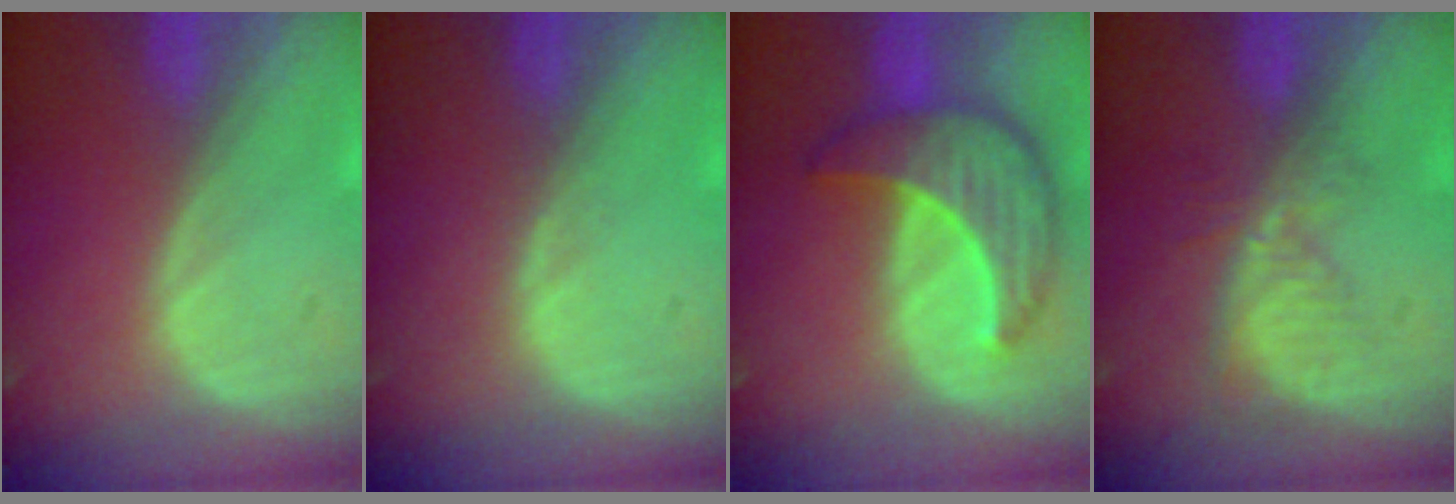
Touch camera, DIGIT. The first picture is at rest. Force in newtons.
{"total": 0.5, "press": 0.5, "slide": 0.1}
{"total": 8.8, "press": 8.7, "slide": 0.6}
{"total": 5.3, "press": 4.7, "slide": 2.5}